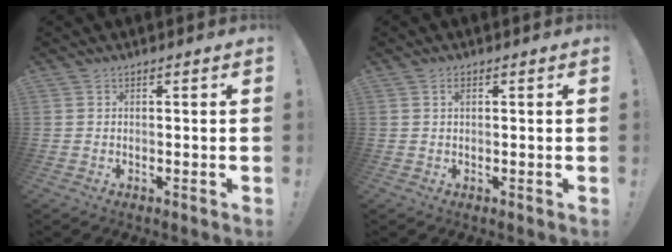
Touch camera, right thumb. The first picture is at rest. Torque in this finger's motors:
{"motor_torque": [0.62, 0.51, 0.30, -0.27, 0.00]}